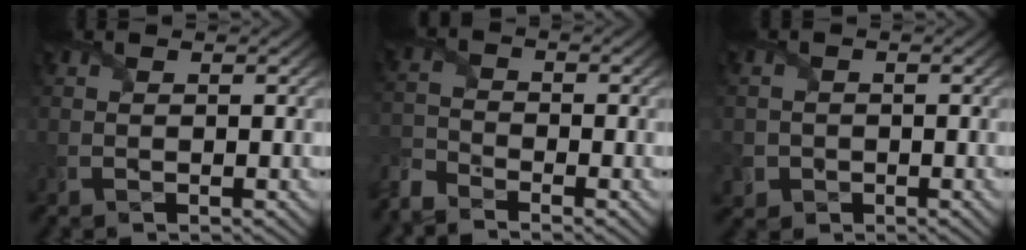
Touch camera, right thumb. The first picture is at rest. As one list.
[{"total": 4.7, "force": [-4.2, 1.4, 1.4], "torque": [-0.039, -0.014, -0.103]}, {"total": 2.5, "force": [-0.9, 2.4, 0.4], "torque": [-0.011, -0.008, -0.016]}]